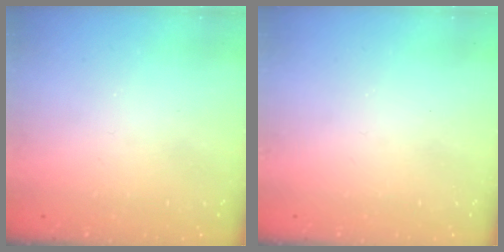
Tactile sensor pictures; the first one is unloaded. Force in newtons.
{"total": 0.0}